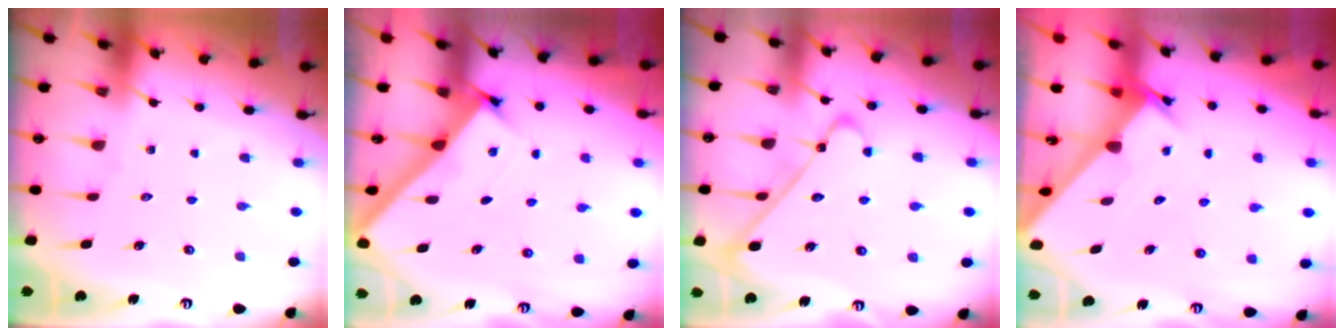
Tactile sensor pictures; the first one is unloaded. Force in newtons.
{"total": 2.8, "press": 2.8, "slide": 0.4}
{"total": 9.8, "press": 9.8, "slide": 0.8}
{"total": 2.6, "press": 2.6, "slide": 0.2}